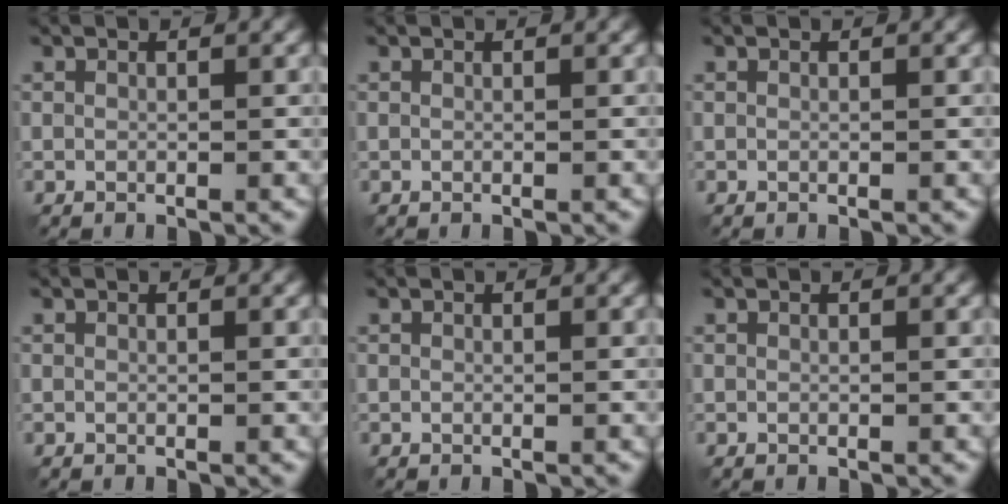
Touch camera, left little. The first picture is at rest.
{"total": 0.0}
{"total": 0.0}
{"total": 0.0}
{"total": 0.0}
{"total": 0.0}